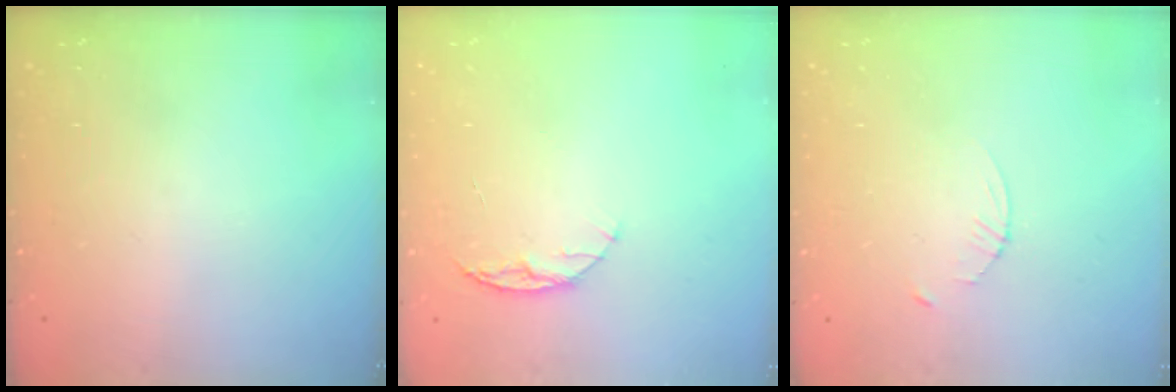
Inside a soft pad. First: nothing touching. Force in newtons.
{"total": 6.1, "press": 6.0, "slide": 0.7}
{"total": 2.3, "press": 2.3, "slide": 0.3}